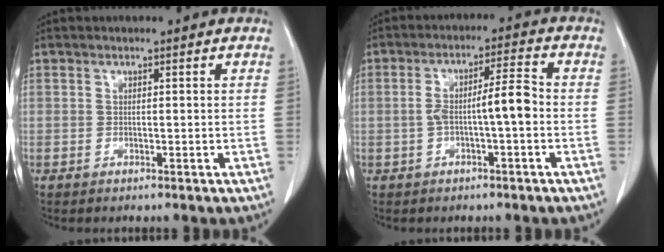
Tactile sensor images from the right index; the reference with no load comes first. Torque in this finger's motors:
{"motor_torque": [0.43, -0.19, 0.23, 0.04]}